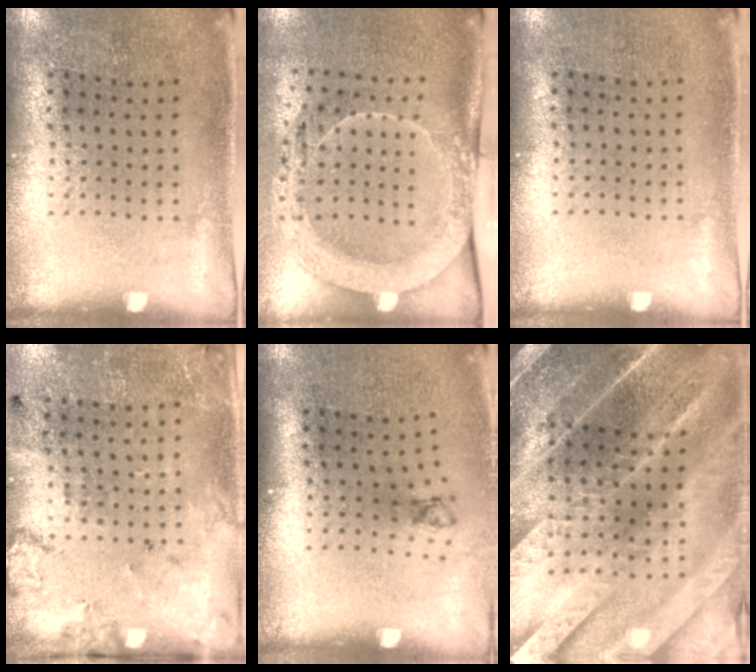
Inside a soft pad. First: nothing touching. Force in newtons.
{"total": 2.1, "press": 2.0, "slide": 0.5}
{"total": 0.0}
{"total": 2.3, "press": 1.4, "slide": 1.9}
{"total": 0.7, "press": 0.3, "slide": 0.6}
{"total": 5.6, "press": 4.7, "slide": 3.0}